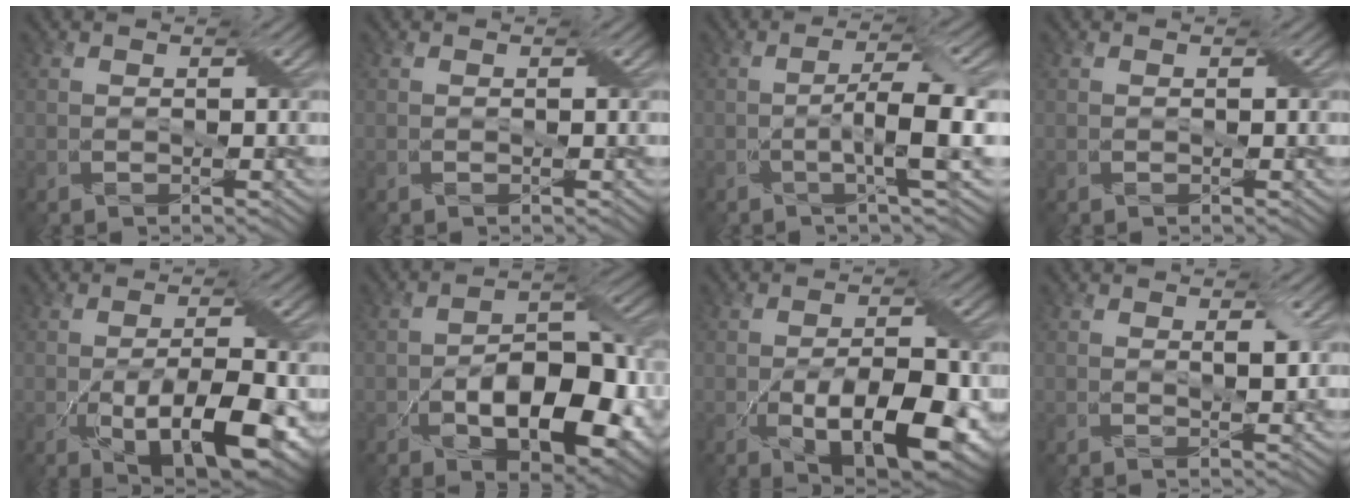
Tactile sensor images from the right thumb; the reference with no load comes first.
{"total": 0.0}
{"total": 5.9, "force": [-1.7, 0.6, 5.6], "torque": [-0.087, 0.015, -0.036]}
{"total": 0.0}
{"total": 10.4, "force": [-3.5, 3.9, 8.9], "torque": [-0.143, -0.010, -0.049]}
{"total": 12.8, "force": [-4.2, 6.6, 10.1], "torque": [-0.150, -0.011, -0.065]}
{"total": 11.8, "force": [-4.2, 5.1, 9.8], "torque": [-0.141, -0.008, -0.062]}
{"total": 1.7, "force": [0.7, 0.3, 1.5], "torque": [-0.026, -0.001, 0.014]}